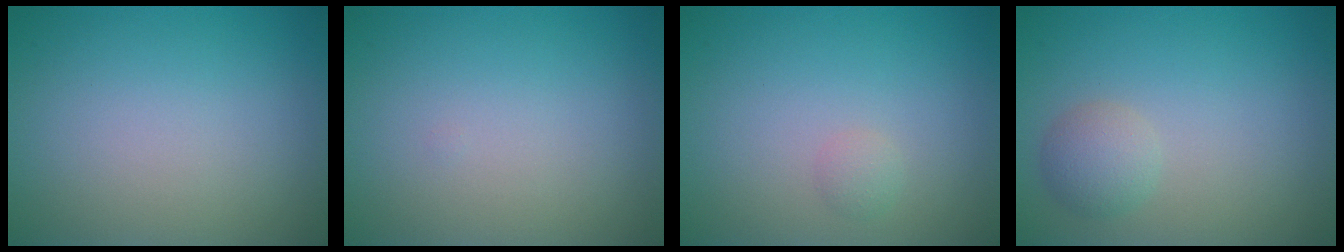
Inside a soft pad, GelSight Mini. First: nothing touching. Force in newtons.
{"total": 0.0}
{"total": 0.8, "press": 0.8, "slide": 0.0}
{"total": 2.1, "press": 2.1, "slide": 0.0}